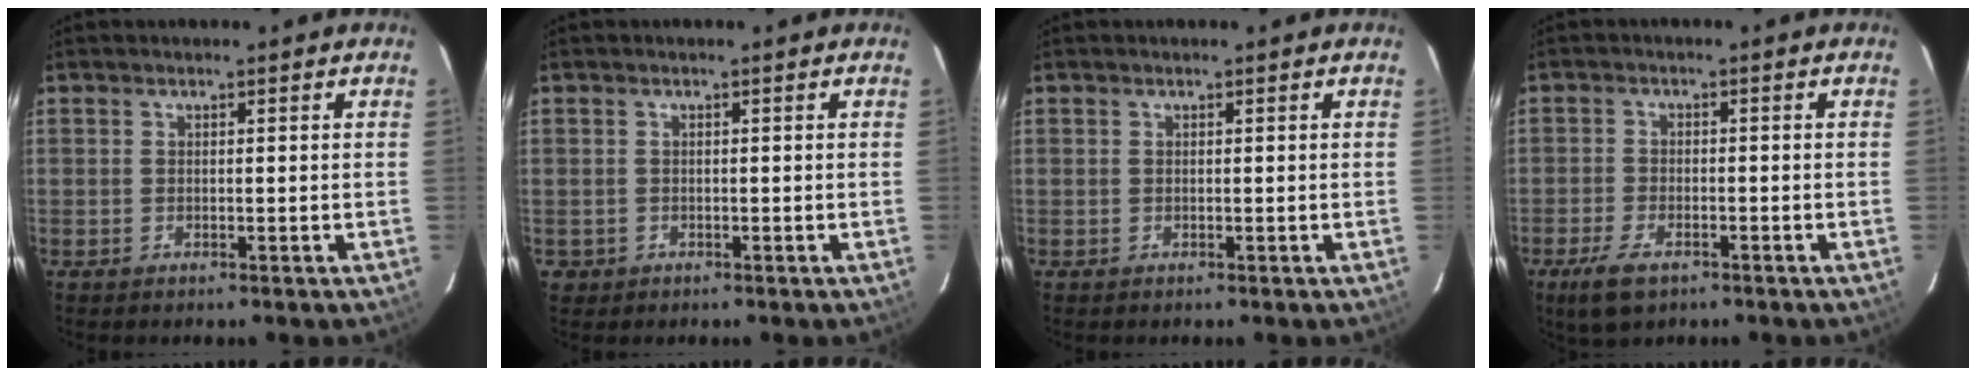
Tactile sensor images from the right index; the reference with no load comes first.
{"total": 1.8, "force": [-0.4, 1.7, 0.1], "torque": [-0.003, 0.002, -0.004]}
{"total": 0.0}
{"total": 6.2, "force": [-3.9, 2.9, 3.8], "torque": [-0.101, -0.012, -0.071]}